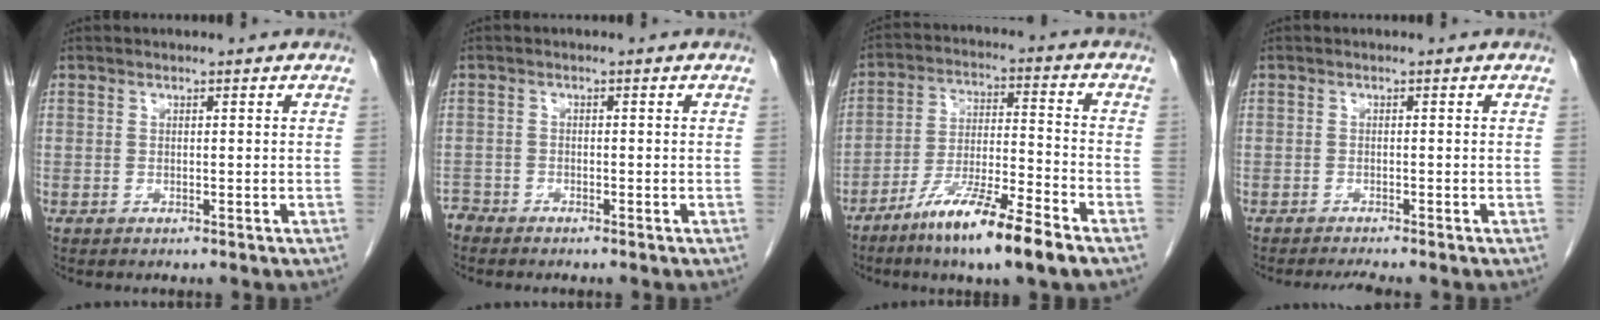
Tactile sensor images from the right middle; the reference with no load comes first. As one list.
[{"total": 1.7, "force": [-1.6, 0.2, -0.3], "torque": [0.007, -0.004, -0.032]}, {"total": 12.6, "force": [-8.2, 0.3, 9.6], "torque": [-0.176, -0.028, -0.151]}, {"total": 2.4, "force": [-2.2, -0.5, 1.0], "torque": [-0.015, -0.007, -0.034]}]